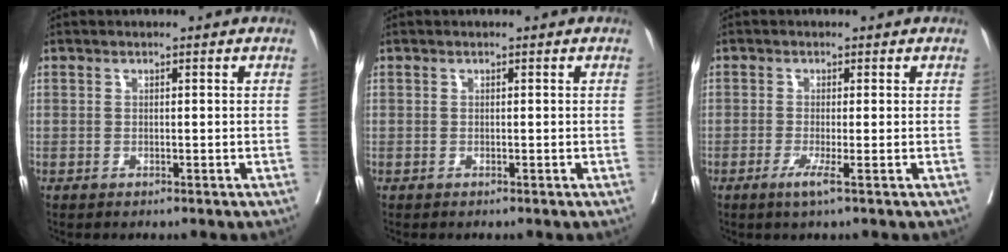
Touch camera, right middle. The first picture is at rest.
{"total": 0.0}
{"total": 2.3, "force": [-0.7, -1.2, 1.8], "torque": [-0.031, -0.007, -0.016]}